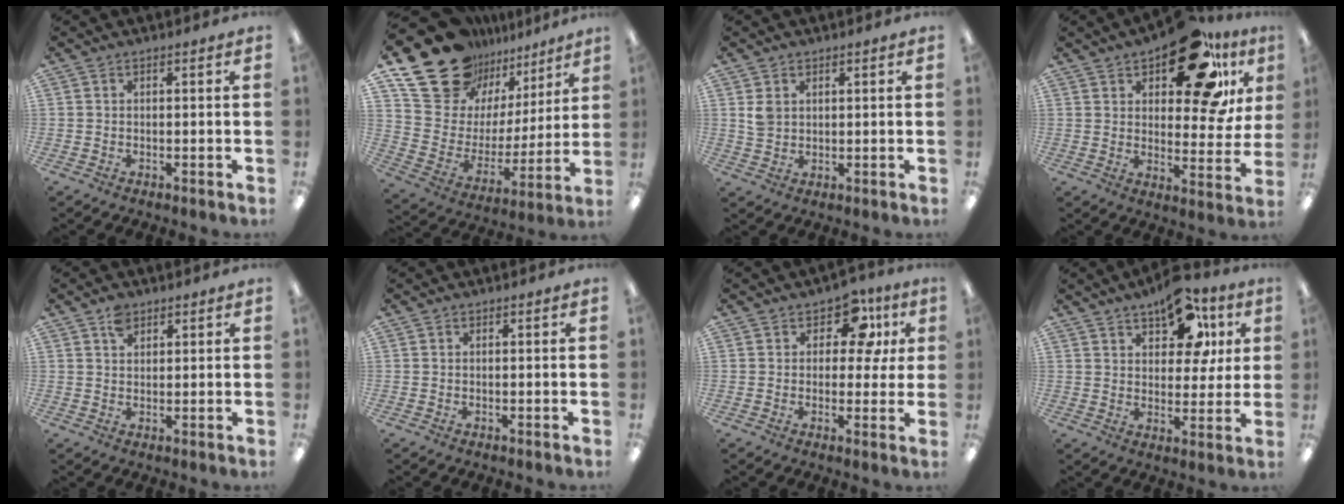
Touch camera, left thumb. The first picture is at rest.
{"total": 23.1, "force": [16.6, 13.6, 8.5], "torque": [-0.161, -0.107, 0.318]}
{"total": 3.8, "force": [1.6, 3.0, 1.7], "torque": [-0.029, -0.001, 0.030]}
{"total": 21.5, "force": [13.4, 9.0, 14.1], "torque": [-0.199, -0.069, 0.218]}
{"total": 3.3, "force": [2.3, 2.0, 1.3], "torque": [-0.014, -0.009, 0.041]}
{"total": 0.0}
{"total": 10.0, "force": [4.5, 6.5, 6.1], "torque": [-0.081, -0.010, 0.076]}
{"total": 14.3, "force": [8.6, 7.9, 8.3], "torque": [-0.115, -0.035, 0.150]}